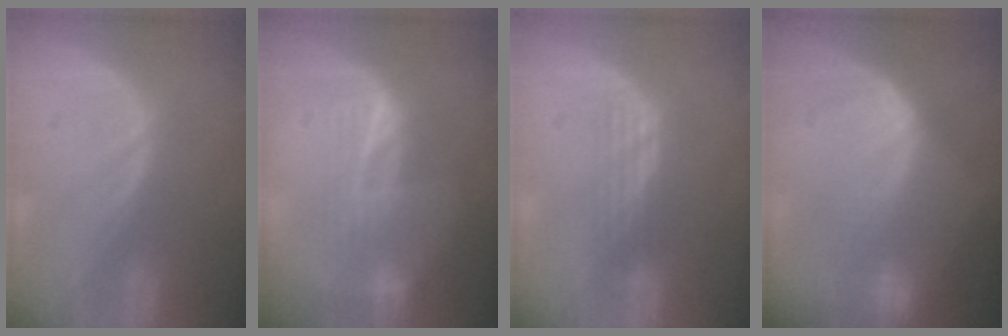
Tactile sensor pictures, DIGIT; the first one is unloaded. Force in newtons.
{"total": 6.8, "press": 6.4, "slide": 2.2}
{"total": 2.9, "press": 2.5, "slide": 1.5}
{"total": 7.9, "press": 7.4, "slide": 2.5}